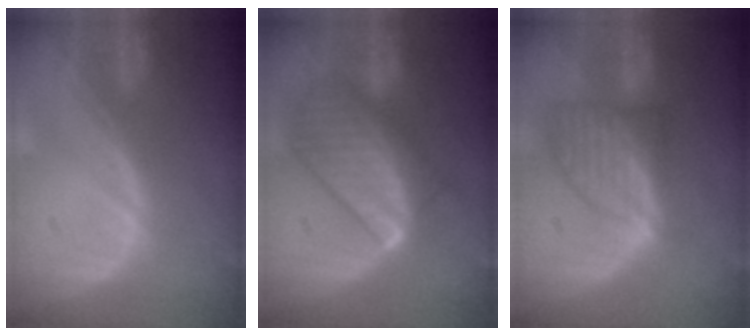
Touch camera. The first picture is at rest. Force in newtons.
{"total": 10.1, "press": 10.1, "slide": 0.8}
{"total": 7.2, "press": 6.6, "slide": 2.8}